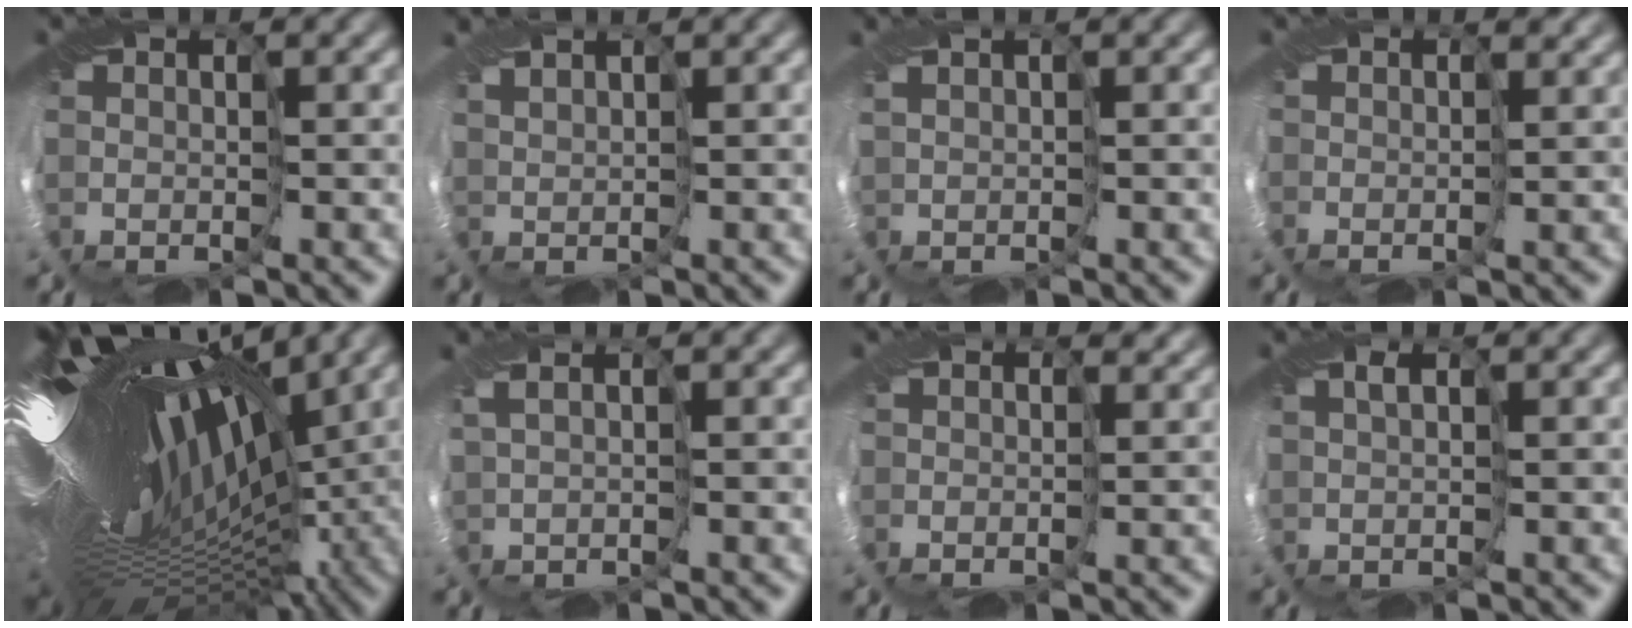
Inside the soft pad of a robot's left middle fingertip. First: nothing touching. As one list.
[{"total": 1.3, "force": [1.0, 0.3, 0.7], "torque": [-0.025, 0.007, 0.021]}, {"total": 1.1, "force": [0.5, 0.4, 0.9], "torque": [-0.020, 0.004, 0.016]}, {"total": 2.0, "force": [1.8, 0.7, 0.4], "torque": [-0.012, 0.004, 0.026]}, {"total": 19.9, "force": [1.3, 8.8, 17.8], "torque": [-0.267, 0.012, 0.021]}, {"total": 1.4, "force": [0.1, 0.4, 1.3], "torque": [-0.034, 0.003, 0.003]}, {"total": 2.2, "force": [1.4, 1.4, 0.7], "torque": [-0.017, 0.006, 0.020]}, {"total": 0.7, "force": [-0.2, 0.2, 0.7], "torque": [-0.018, 0.003, -0.004]}]